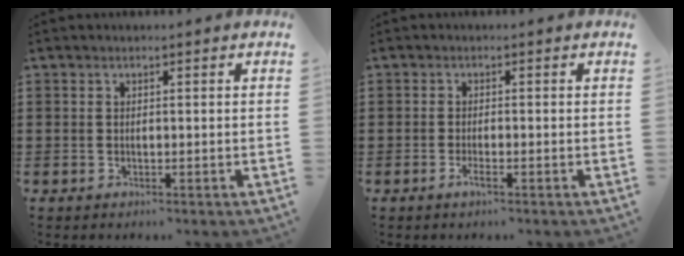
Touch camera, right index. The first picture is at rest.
{"total": 1.5, "force": [-0.8, 0.1, 1.3], "torque": [-0.031, -0.009, -0.016]}